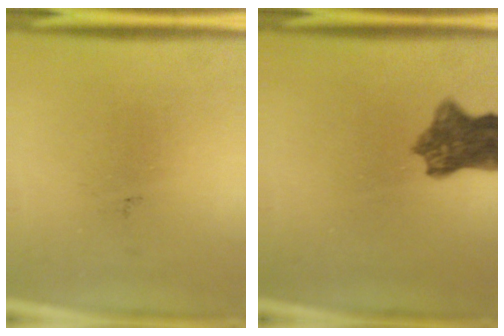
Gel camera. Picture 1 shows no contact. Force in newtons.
{"total": 7.7}